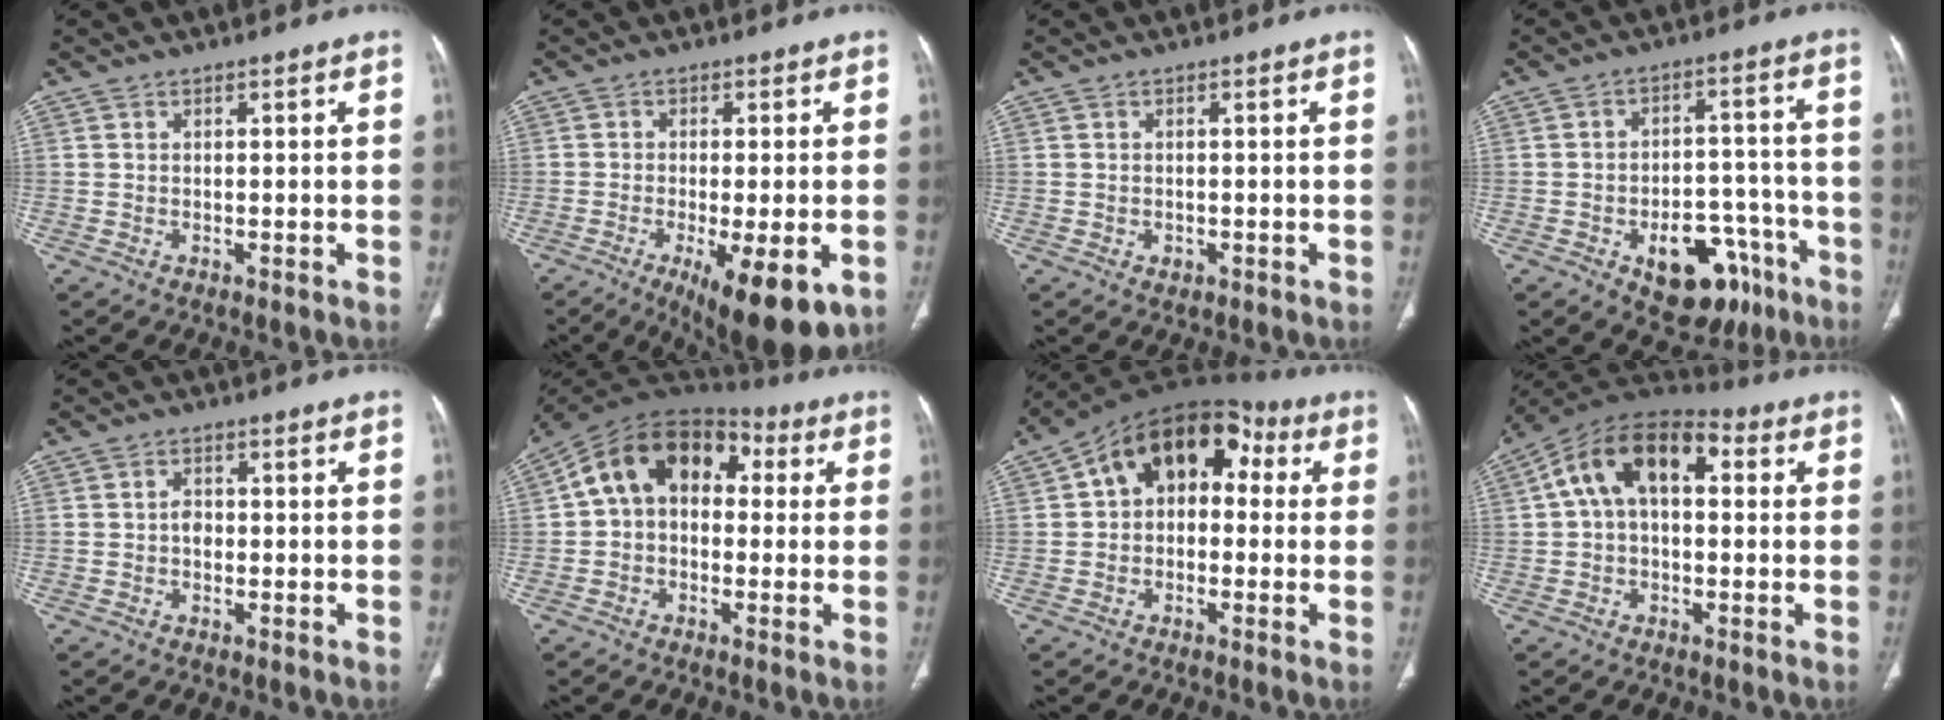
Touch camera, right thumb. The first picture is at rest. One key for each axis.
{"total": 14.0, "fx": -5.7, "fy": 4.4, "fz": 12.0, "tx": -0.157, "ty": -0.010, "tz": -0.073}
{"total": 1.2, "fx": -0.4, "fy": 1.0, "fz": 0.6, "tx": -0.007, "ty": 0.001, "tz": -0.002}
{"total": 15.4, "fx": -7.9, "fy": 9.3, "fz": 9.5, "tx": -0.086, "ty": 0.056, "tz": -0.100}
{"total": 2.0, "fx": -0.3, "fy": 1.5, "fz": 1.3, "tx": -0.011, "ty": 0.006, "tz": -0.009}
{"total": 15.0, "fx": 2.6, "fy": 10.5, "fz": 10.4, "tx": -0.142, "ty": 0.051, "tz": 0.027}
{"total": 14.3, "fx": 2.5, "fy": 9.8, "fz": 10.1, "tx": -0.112, "ty": 0.051, "tz": 0.022}
{"total": 14.5, "fx": 3.0, "fy": 8.6, "fz": 11.2, "tx": -0.182, "ty": 0.046, "tz": 0.040}